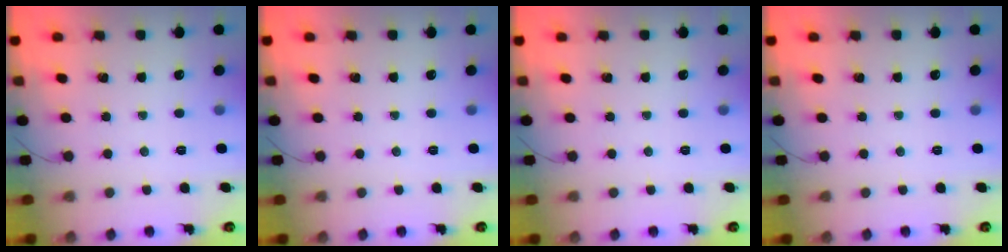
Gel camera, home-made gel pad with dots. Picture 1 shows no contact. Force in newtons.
{"total": 0.0}
{"total": 0.0}
{"total": 0.0}